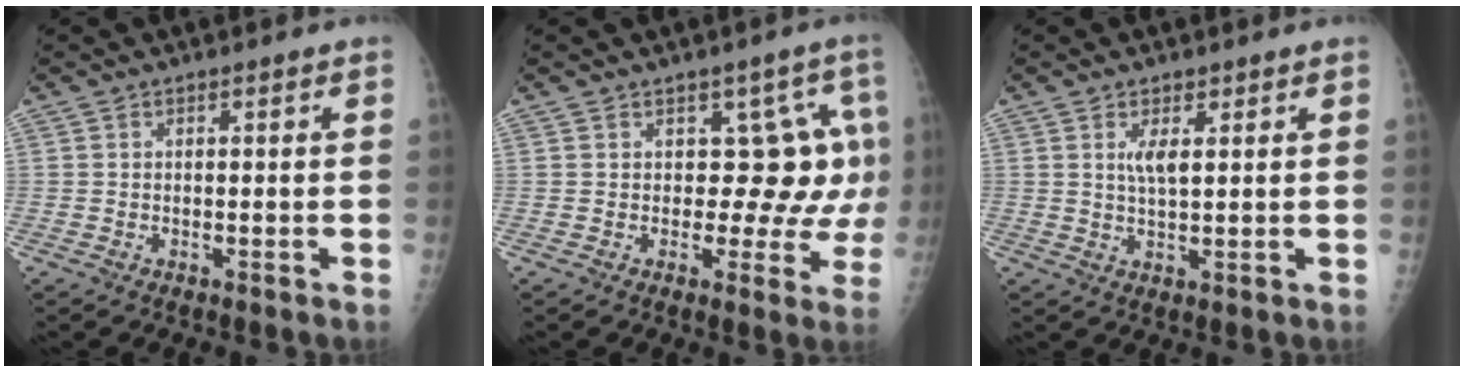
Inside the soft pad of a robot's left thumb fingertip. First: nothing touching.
{"total": 8.5, "force": [2.0, 5.4, 6.3], "torque": [-0.013, -0.006, 0.018]}
{"total": 3.5, "force": [1.4, 1.4, 2.9], "torque": [-0.047, -0.009, 0.026]}